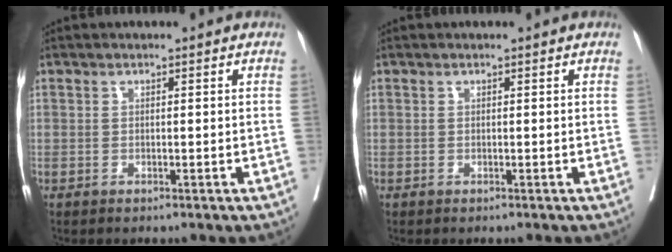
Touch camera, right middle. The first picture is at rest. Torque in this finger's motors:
{"motor_torque": [0.00, 0.00, 0.00, 0.00]}